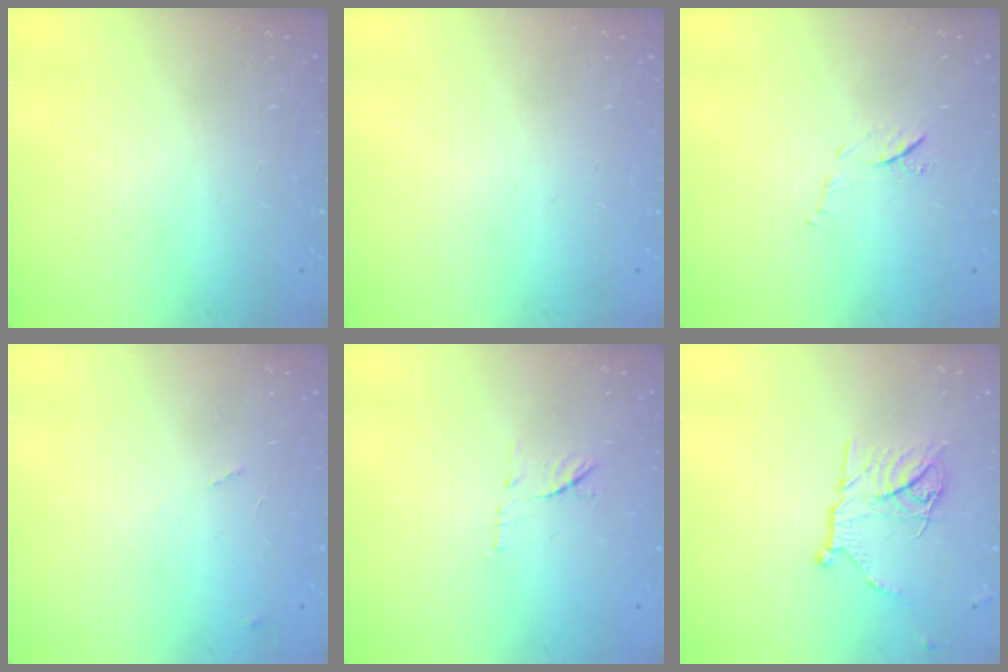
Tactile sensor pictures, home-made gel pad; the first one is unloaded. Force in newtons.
{"total": 0.0}
{"total": 7.0, "press": 7.0, "slide": 0.7}
{"total": 6.8, "press": 6.8, "slide": 0.6}
{"total": 7.1, "press": 7.1, "slide": 1.0}
{"total": 12.8, "press": 12.8, "slide": 1.1}